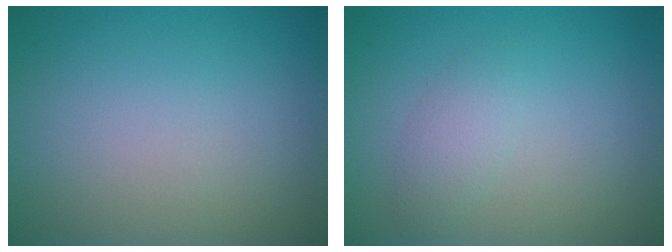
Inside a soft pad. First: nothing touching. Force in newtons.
{"total": 1.7, "press": 1.7, "slide": 0.1}